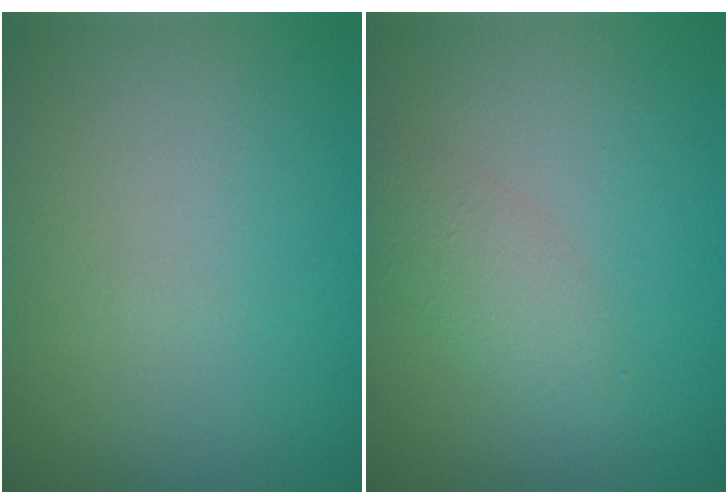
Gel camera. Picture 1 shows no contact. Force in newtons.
{"total": 2.1, "press": 2.1, "slide": 0.0}